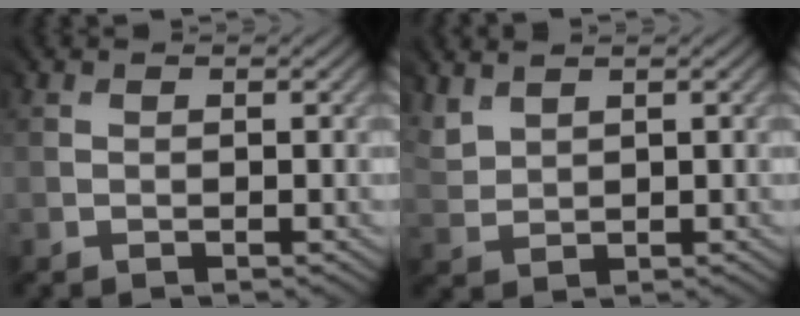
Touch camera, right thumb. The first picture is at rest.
{"total": 2.9, "force": [2.7, 1.1, -0.1], "torque": [-0.021, 0.005, 0.059]}